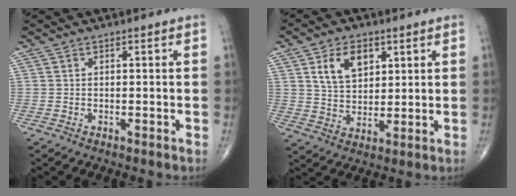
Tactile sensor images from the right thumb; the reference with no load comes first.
{"total": 9.0, "force": [3.7, 5.7, 5.8], "torque": [-0.080, -0.017, 0.071]}